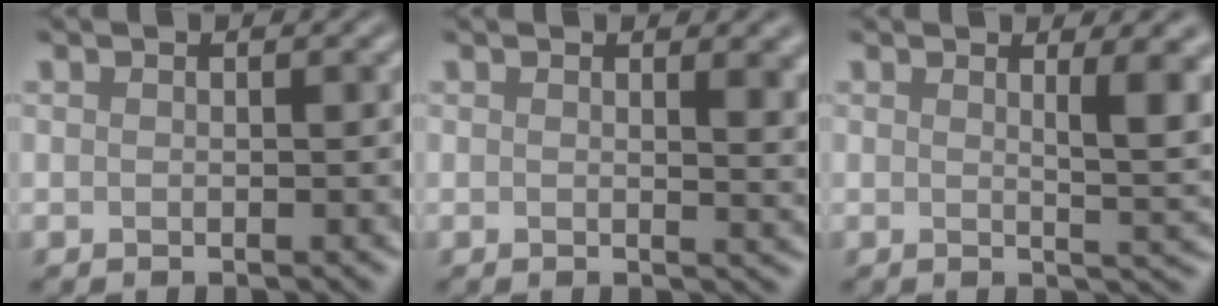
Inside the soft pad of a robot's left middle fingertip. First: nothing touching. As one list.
[{"total": 3.4, "force": [1.3, 1.5, 2.8], "torque": [-0.021, -0.001, 0.018]}, {"total": 4.0, "force": [1.4, 1.0, 3.7], "torque": [-0.047, -0.007, 0.023]}]